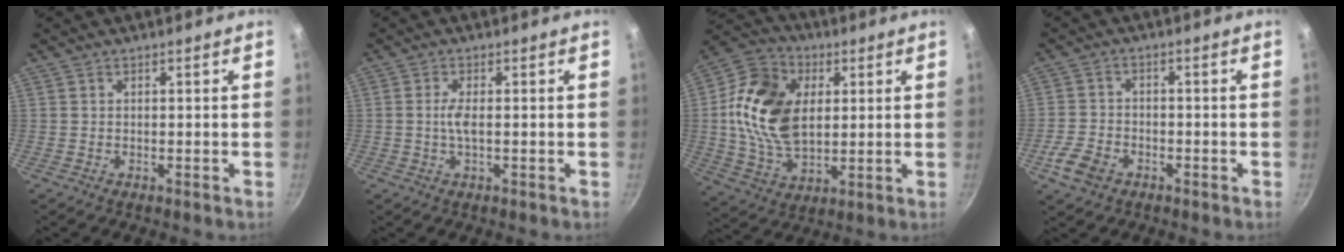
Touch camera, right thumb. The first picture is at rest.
{"total": 4.8, "force": [0.3, 1.5, 4.6], "torque": [-0.106, 0.000, 0.005]}
{"total": 18.7, "force": [3.0, 12.7, 13.5], "torque": [-0.229, -0.004, 0.049]}
{"total": 6.0, "force": [-3.1, 4.1, 3.1], "torque": [-0.064, 0.019, -0.061]}